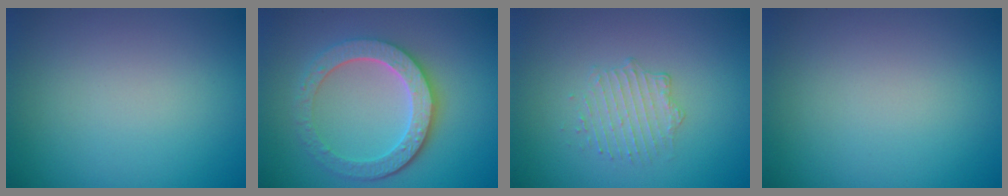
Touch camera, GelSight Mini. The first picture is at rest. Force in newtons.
{"total": 5.4, "press": 4.4, "slide": 3.0}
{"total": 1.7, "press": 1.1, "slide": 1.3}
{"total": 0.0}